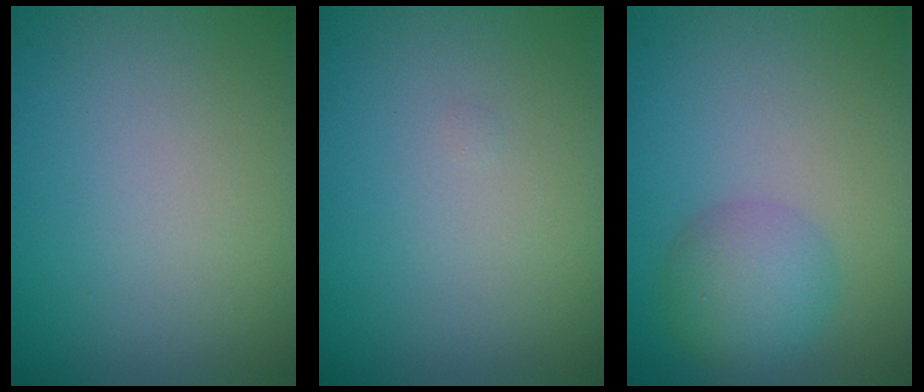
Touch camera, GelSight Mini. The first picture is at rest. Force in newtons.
{"total": 0.0}
{"total": 3.7, "press": 3.7, "slide": 0.1}